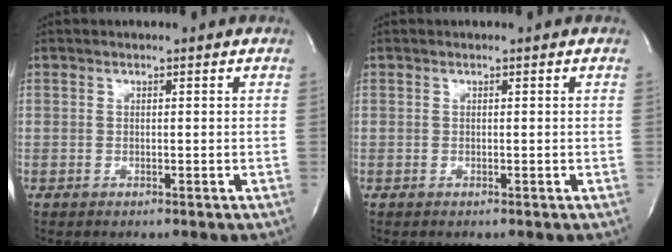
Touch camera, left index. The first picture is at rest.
{"total": 0.0}